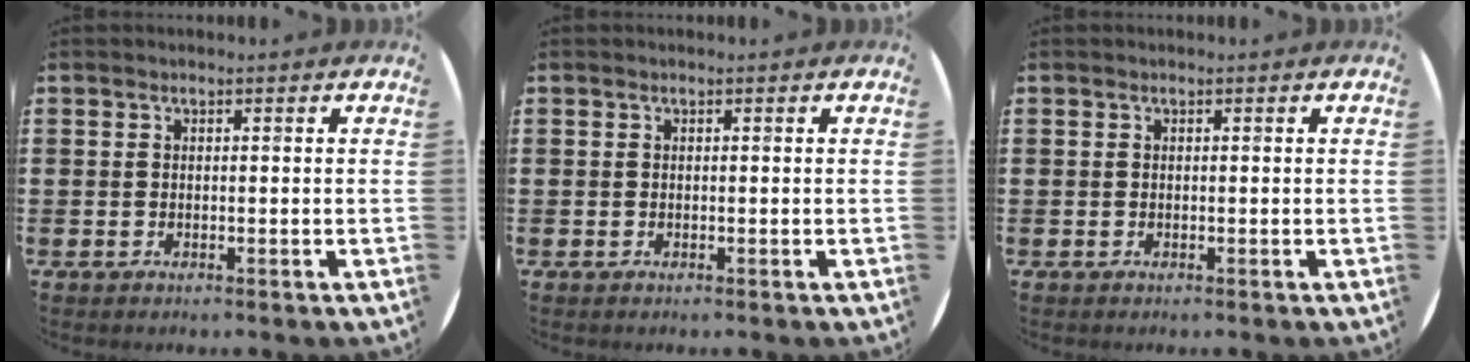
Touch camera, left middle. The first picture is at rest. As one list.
[{"total": 0.0}, {"total": 0.0}]